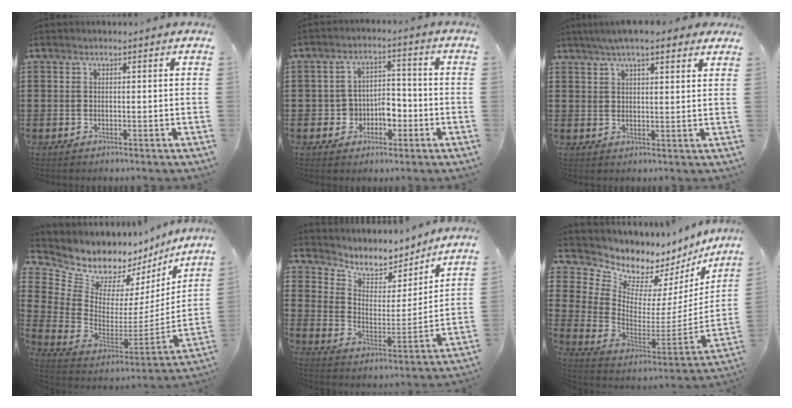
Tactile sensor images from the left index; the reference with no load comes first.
{"total": 4.8, "force": [-2.2, 3.7, 2.2], "torque": [-0.048, 0.012, -0.043]}
{"total": 5.2, "force": [4.1, 0.8, 3.1], "torque": [-0.070, 0.001, 0.073]}
{"total": 7.9, "force": [7.1, 3.4, 0.4], "torque": [-0.061, -0.069, 0.126]}
{"total": 6.6, "force": [5.8, 2.8, 1.0], "torque": [-0.053, -0.045, 0.101]}
{"total": 5.8, "force": [5.2, 2.5, -0.1], "torque": [-0.041, -0.058, 0.090]}